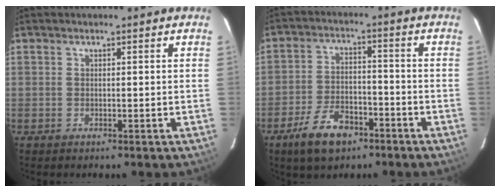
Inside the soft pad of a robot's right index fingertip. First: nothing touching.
{"total": 10.0, "force": [-6.5, 5.1, 5.7], "torque": [-0.131, 0.004, -0.110]}